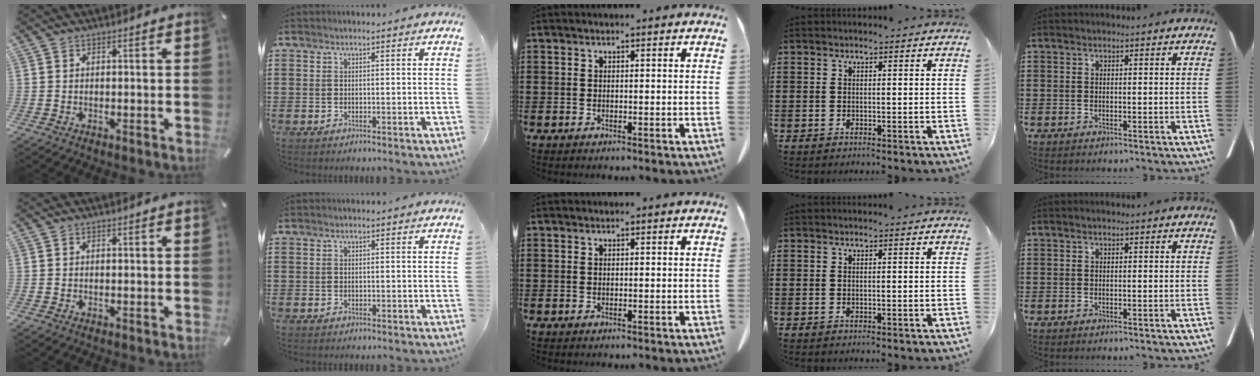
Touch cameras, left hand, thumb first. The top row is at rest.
{}